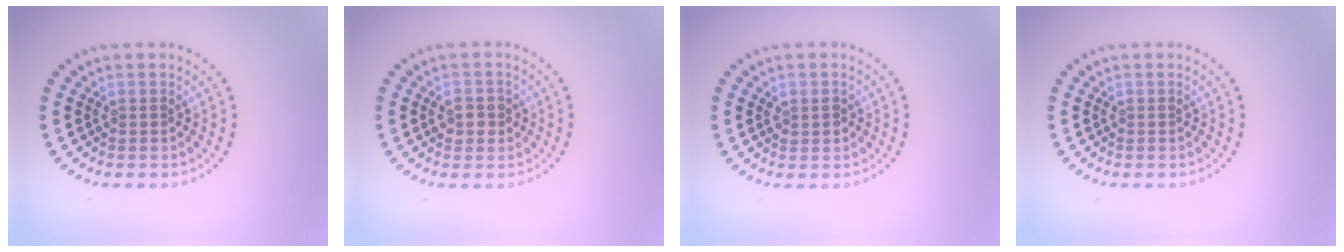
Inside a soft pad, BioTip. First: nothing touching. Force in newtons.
{"total": 1.8, "press": 1.8, "slide": 0.2}
{"total": 1.4, "press": 1.3, "slide": 0.4}
{"total": 0.0}